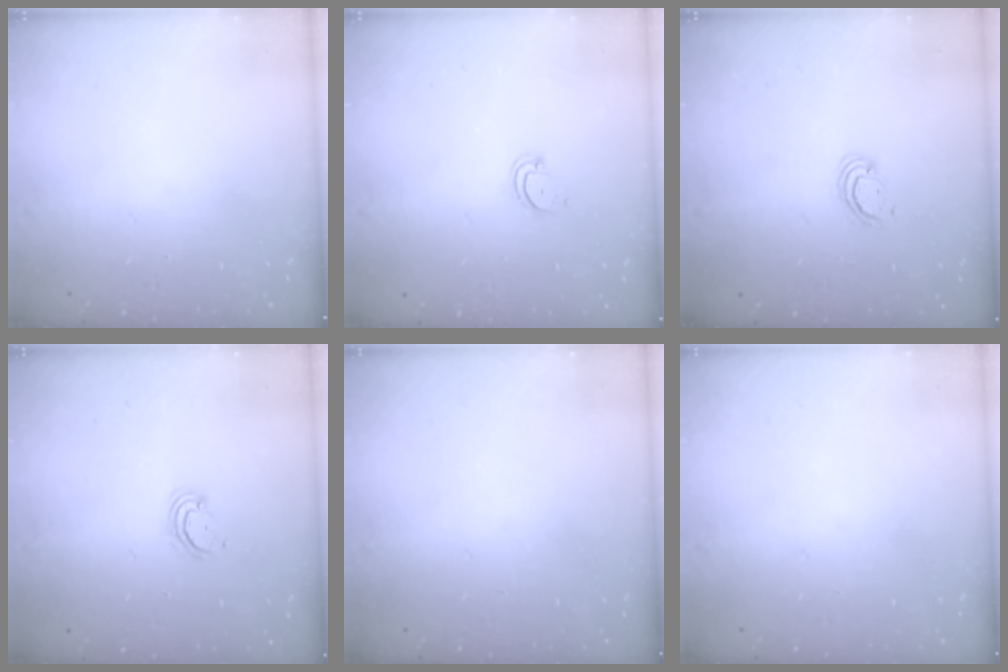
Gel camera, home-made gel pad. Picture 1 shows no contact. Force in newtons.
{"total": 3.0, "press": 3.0, "slide": 0.3}
{"total": 2.6, "press": 2.5, "slide": 0.3}
{"total": 2.9, "press": 2.9, "slide": 0.2}
{"total": 0.0}
{"total": 0.0}